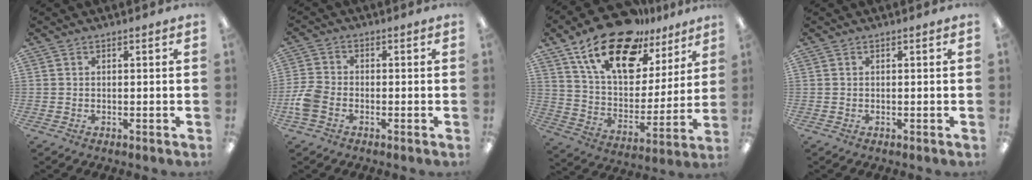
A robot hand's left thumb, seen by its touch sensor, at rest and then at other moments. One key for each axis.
{"total": 5.9, "fx": -2.3, "fy": 4.0, "fz": 3.7, "tx": -0.074, "ty": 0.012, "tz": -0.041}
{"total": 21.8, "fx": 14.5, "fy": 10.6, "fz": 12.3, "tx": -0.215, "ty": -0.081, "tz": 0.256}
{"total": 0.0}